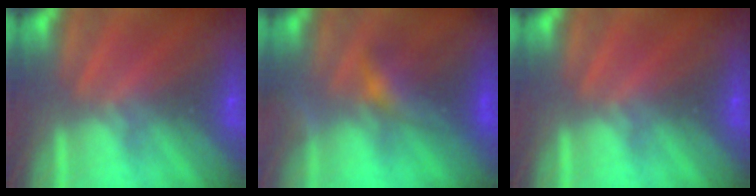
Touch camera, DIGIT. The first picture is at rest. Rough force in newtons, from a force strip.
{"total": 7.0}
{"total": 0.0}